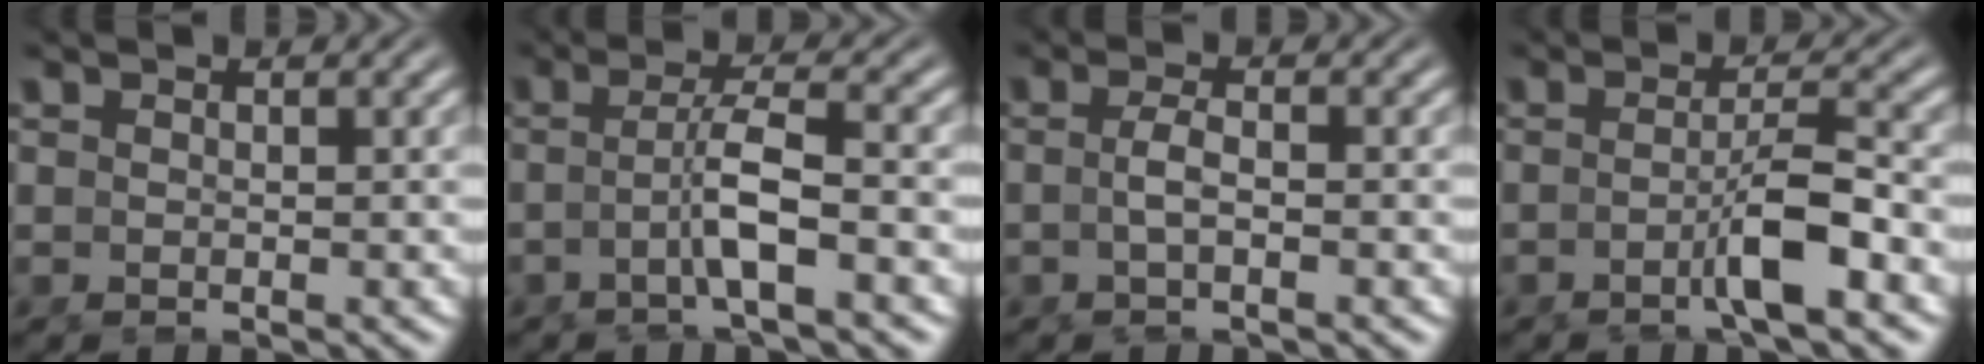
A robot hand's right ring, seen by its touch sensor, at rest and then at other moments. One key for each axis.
{"total": 3.3, "fx": -1.2, "fy": -0.4, "fz": 3.0, "tx": -0.056, "ty": -0.005, "tz": -0.016}
{"total": 1.9, "fx": -0.8, "fy": -0.5, "fz": 1.6, "tx": -0.037, "ty": -0.010, "tz": -0.009}
{"total": 3.5, "fx": -1.7, "fy": -0.5, "fz": 3.0, "tx": -0.038, "ty": 0.003, "tz": -0.032}